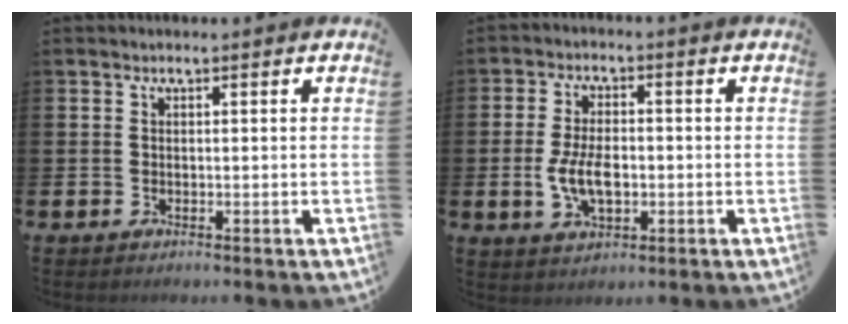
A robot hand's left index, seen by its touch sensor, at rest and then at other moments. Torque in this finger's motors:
{"motor_torque": [0.71, 0.29, 0.81, 0.10]}